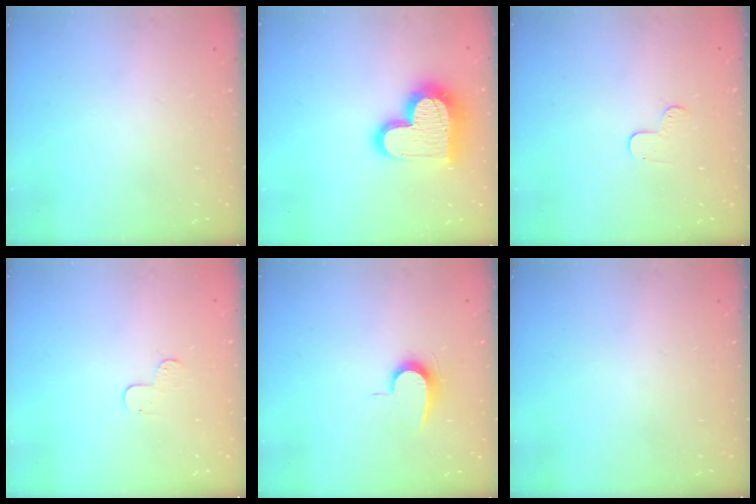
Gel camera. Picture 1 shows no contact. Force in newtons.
{"total": 19.2, "press": 19.2, "slide": 1.5}
{"total": 5.1, "press": 5.1, "slide": 0.5}
{"total": 4.6, "press": 4.6, "slide": 0.5}
{"total": 6.5, "press": 6.4, "slide": 0.6}
{"total": 0.0}